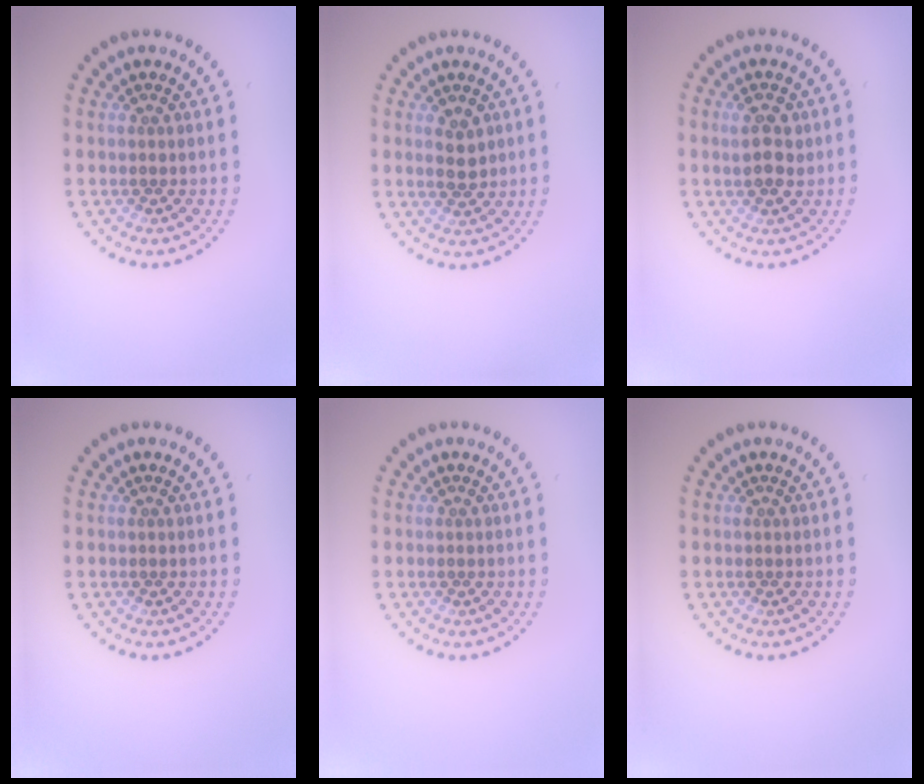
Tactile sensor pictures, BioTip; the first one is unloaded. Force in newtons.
{"total": 2.1, "press": 2.1, "slide": 0.5}
{"total": 2.8, "press": 2.7, "slide": 0.3}
{"total": 0.0}
{"total": 0.0}
{"total": 0.0}